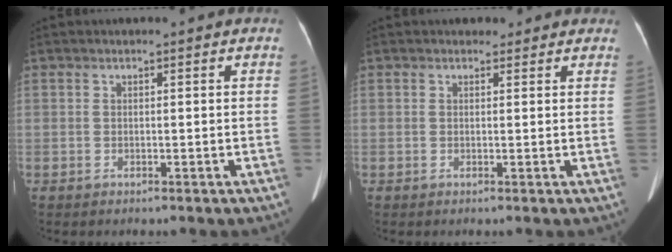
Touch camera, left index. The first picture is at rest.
{"total": 2.1, "force": [1.6, 1.3, 0.3], "torque": [0.004, 0.007, 0.015]}